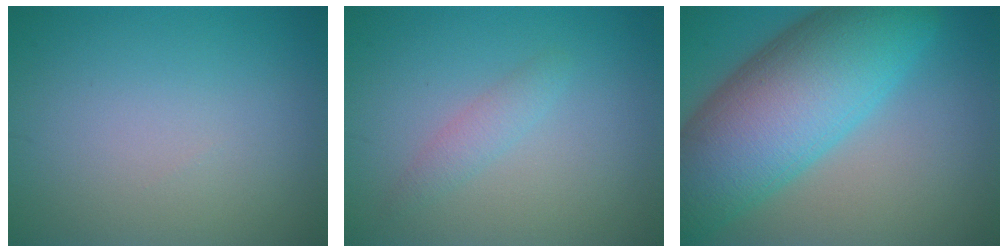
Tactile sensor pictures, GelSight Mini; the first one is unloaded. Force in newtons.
{"total": 1.6, "press": 1.6, "slide": 0.2}
{"total": 13.9, "press": 13.9, "slide": 0.4}